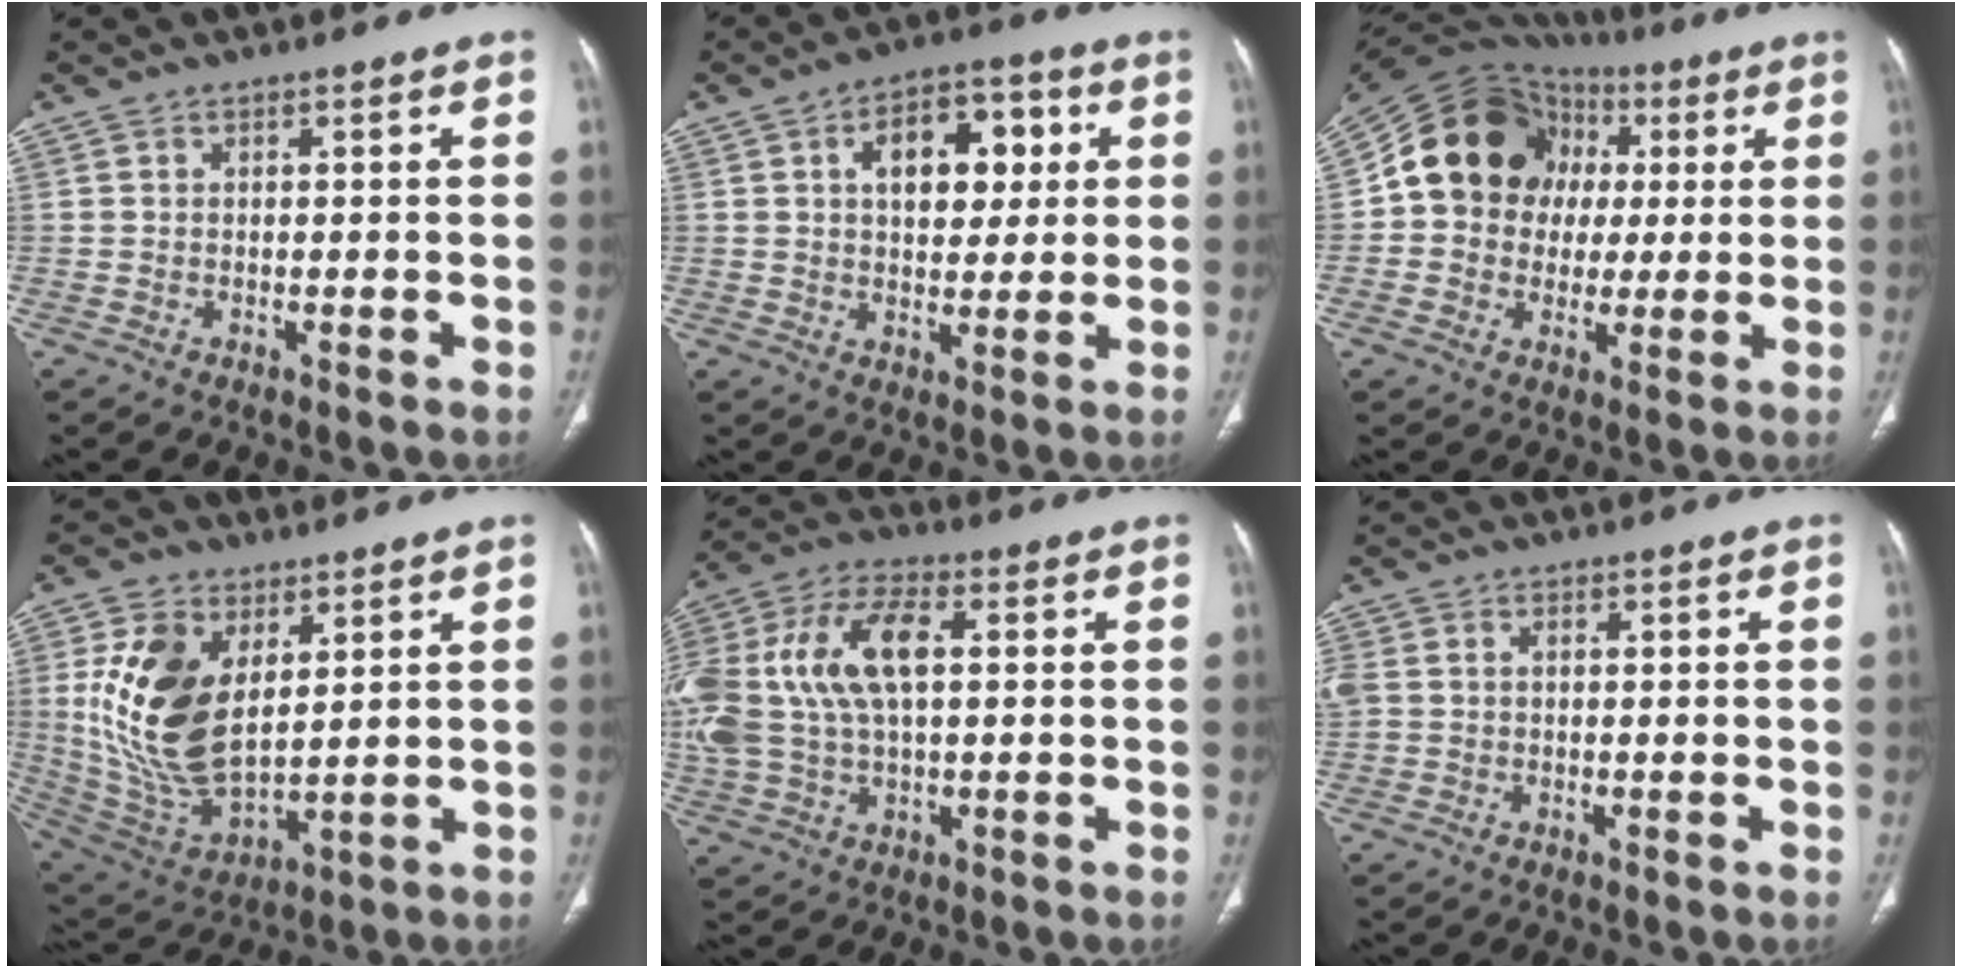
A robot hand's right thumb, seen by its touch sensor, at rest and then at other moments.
{"total": 12.4, "force": [3.2, 7.5, 9.3], "torque": [-0.098, 0.009, 0.046]}
{"total": 17.4, "force": [2.7, 15.2, 8.0], "torque": [-0.096, 0.032, 0.047]}
{"total": 18.2, "force": [4.5, 10.4, 14.2], "torque": [-0.267, -0.026, 0.103]}
{"total": 23.1, "force": [3.4, 12.7, 18.9], "torque": [-0.446, 0.027, 0.063]}
{"total": 4.8, "force": [0.4, 3.8, 2.9], "torque": [-0.091, 0.019, 0.015]}